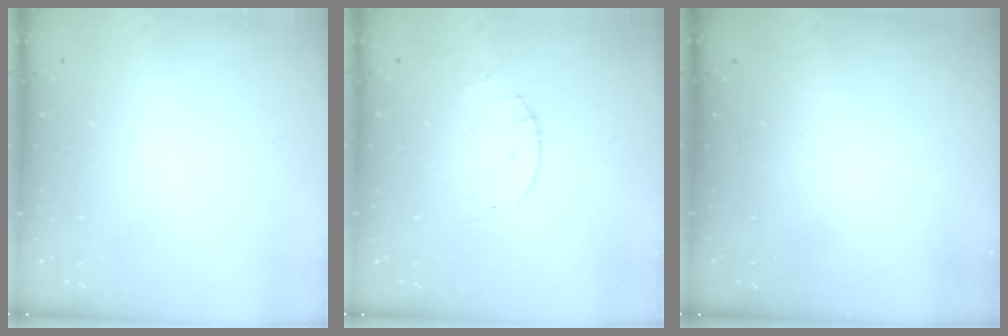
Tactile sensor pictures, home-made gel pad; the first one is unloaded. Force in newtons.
{"total": 2.8, "press": 2.8, "slide": 0.4}
{"total": 0.0}